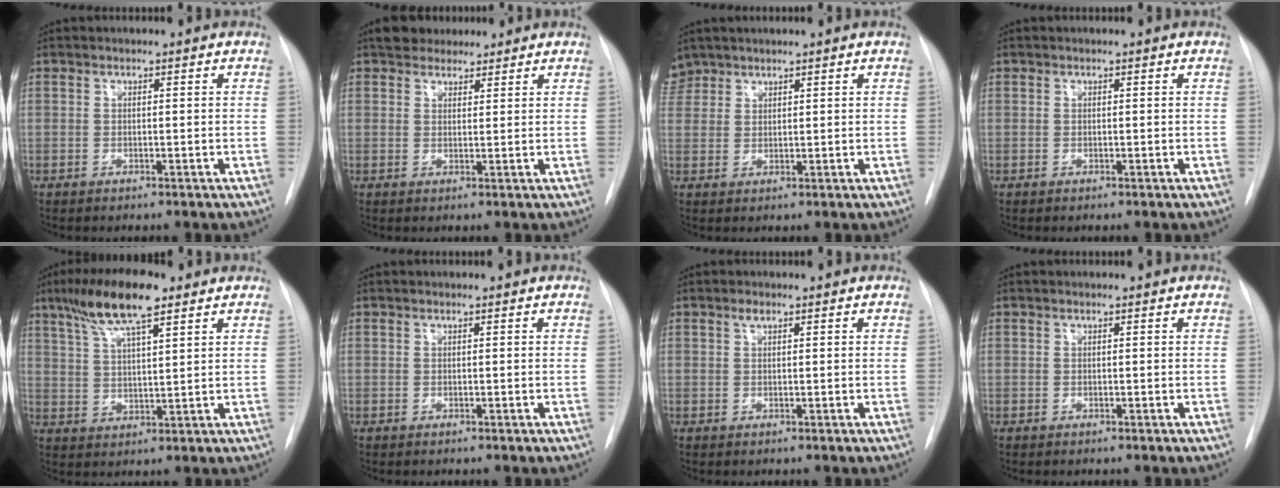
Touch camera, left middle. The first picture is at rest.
{"total": 4.6, "force": [3.9, 2.3, 1.2], "torque": [-0.015, 0.015, 0.064]}
{"total": 3.6, "force": [3.0, 2.0, -0.1], "torque": [0.003, 0.010, 0.062]}
{"total": 0.0}
{"total": 10.6, "force": [6.9, 1.7, 7.8], "torque": [-0.155, 0.016, 0.124]}
{"total": 0.0}
{"total": 0.9, "force": [0.6, 0.3, 0.5], "torque": [-0.014, 0.003, 0.010]}
{"total": 0.0}